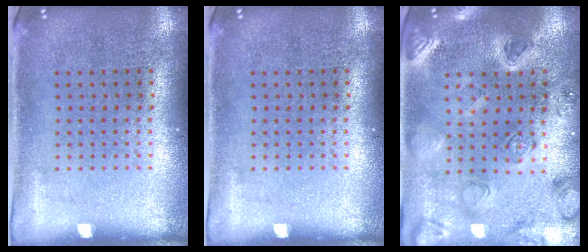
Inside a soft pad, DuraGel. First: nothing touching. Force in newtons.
{"total": 0.0}
{"total": 2.2, "press": 2.2, "slide": 0.4}